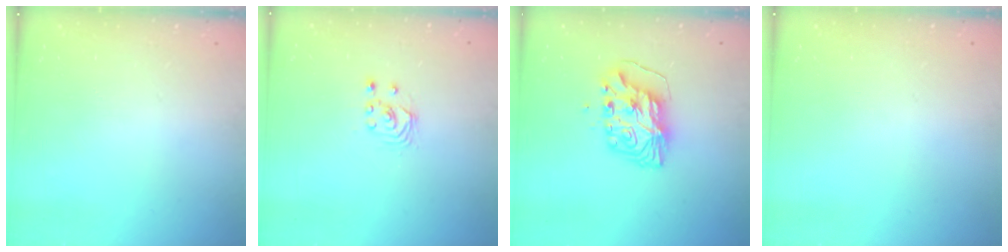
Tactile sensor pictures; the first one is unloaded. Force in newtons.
{"total": 1.7, "press": 1.7, "slide": 0.2}
{"total": 10.1, "press": 10.0, "slide": 1.0}
{"total": 0.0}